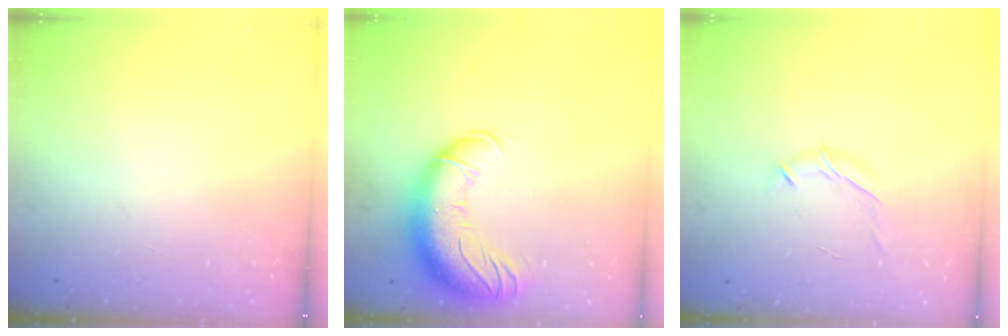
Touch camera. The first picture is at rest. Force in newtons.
{"total": 16.7, "press": 16.2, "slide": 4.0}
{"total": 6.7, "press": 6.6, "slide": 1.2}